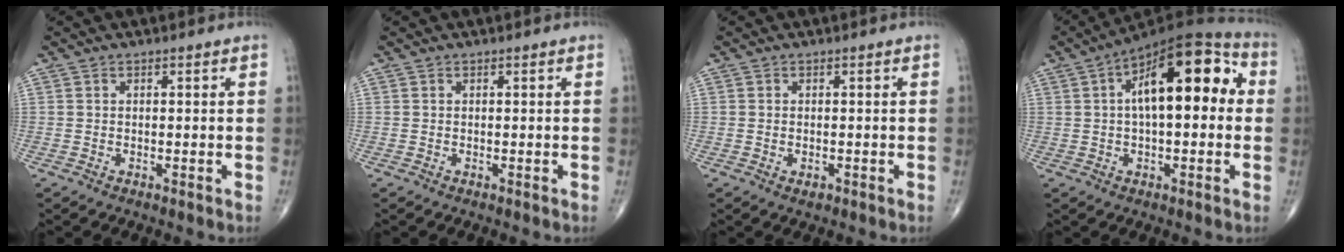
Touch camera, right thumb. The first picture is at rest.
{"total": 0.0}
{"total": 1.2, "force": [-0.4, 0.7, 0.8], "torque": [-0.011, -0.001, -0.003]}
{"total": 18.9, "force": [3.5, 8.4, 16.6], "torque": [-0.230, 0.041, 0.041]}